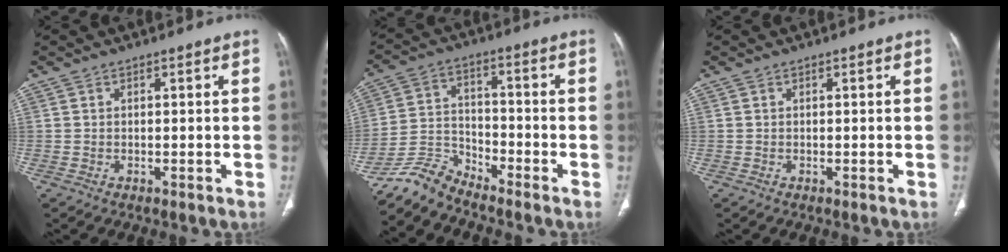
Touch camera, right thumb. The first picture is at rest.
{"total": 6.9, "force": [-6.9, 0.9, 0.1], "torque": [-0.005, 0.053, -0.142]}
{"total": 0.0}